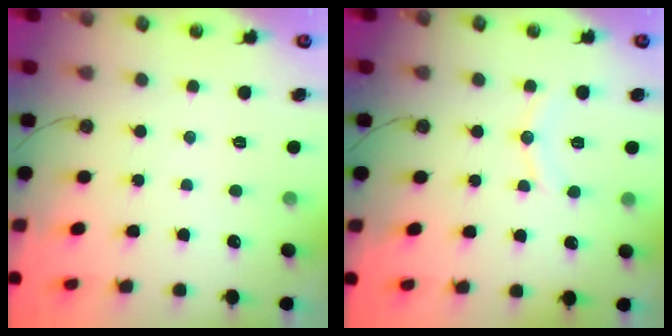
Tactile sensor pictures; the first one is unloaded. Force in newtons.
{"total": 8.1, "press": 8.0, "slide": 0.8}